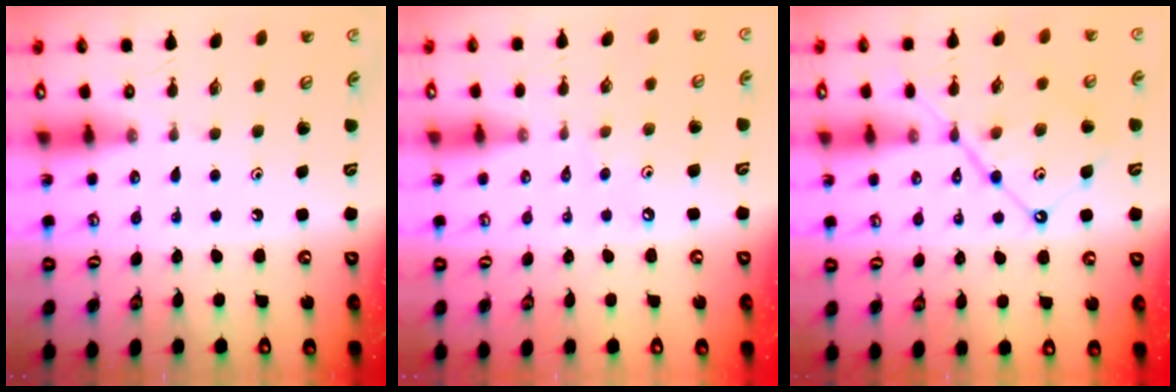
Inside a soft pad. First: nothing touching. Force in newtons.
{"total": 2.5, "press": 2.5, "slide": 0.4}
{"total": 13.7, "press": 13.6, "slide": 1.2}